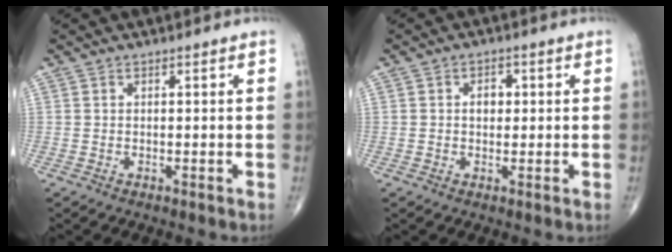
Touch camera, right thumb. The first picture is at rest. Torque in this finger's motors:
{"motor_torque": [-0.02, 0.16, 0.45, 0.26, 0.00]}